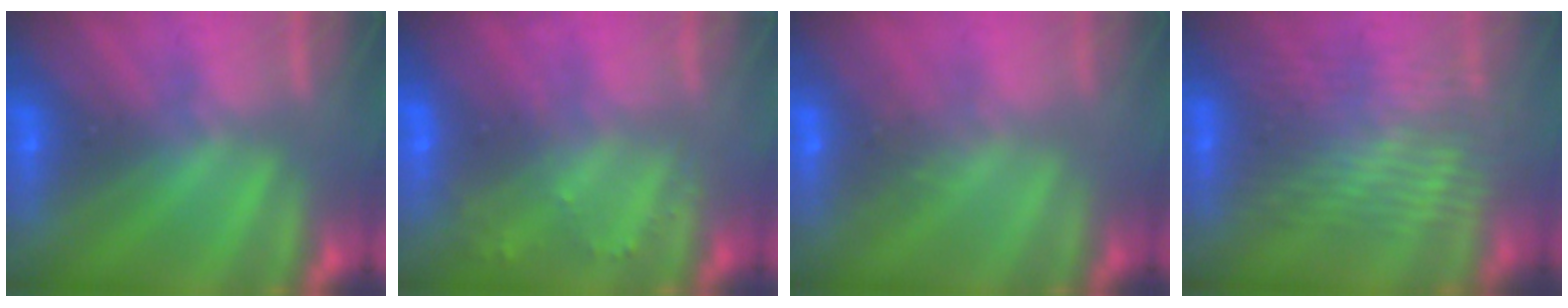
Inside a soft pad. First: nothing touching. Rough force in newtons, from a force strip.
{"total": 2.2}
{"total": 2.7}
{"total": 3.6}